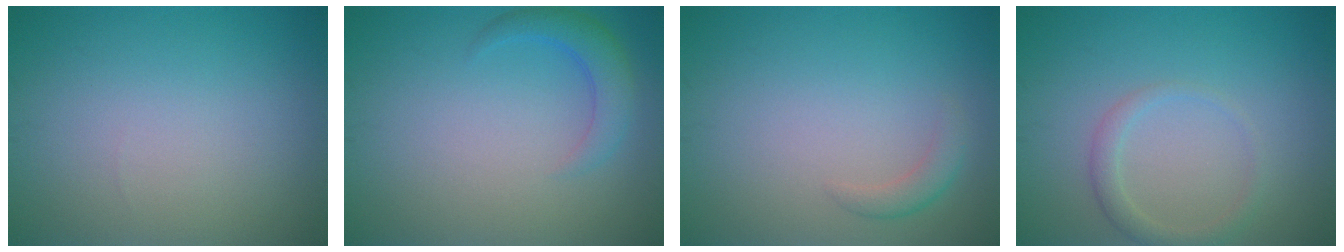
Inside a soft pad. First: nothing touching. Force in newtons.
{"total": 2.7, "press": 2.6, "slide": 0.3}
{"total": 1.4, "press": 1.4, "slide": 0.1}
{"total": 1.7, "press": 1.7, "slide": 0.1}